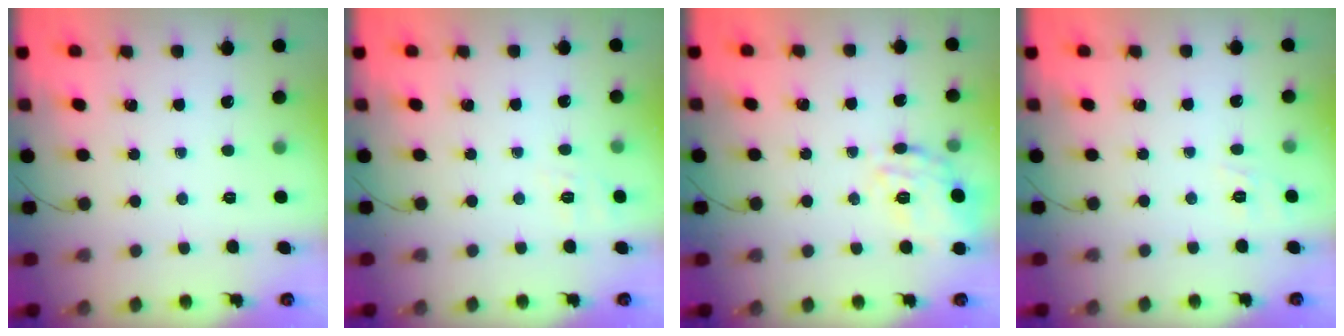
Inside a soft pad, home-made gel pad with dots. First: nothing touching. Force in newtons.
{"total": 4.9, "press": 4.4, "slide": 2.3}
{"total": 17.8, "press": 17.7, "slide": 0.6}
{"total": 5.5, "press": 5.1, "slide": 2.0}